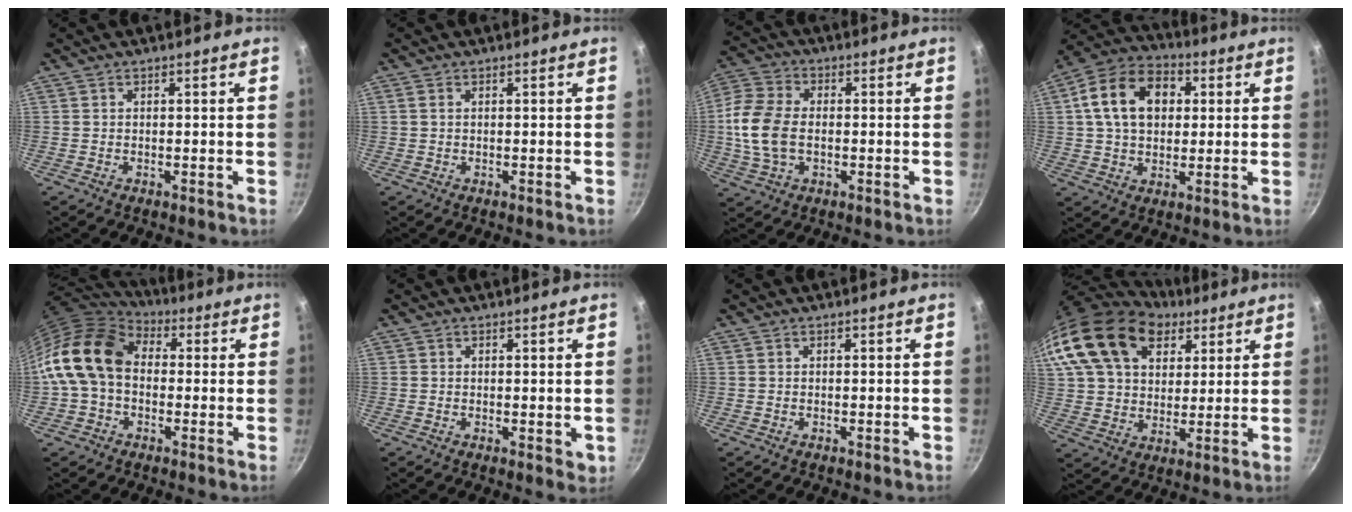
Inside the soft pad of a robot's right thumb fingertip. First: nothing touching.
{"total": 0.7, "force": [0.2, 0.5, 0.5], "torque": [-0.011, 0.002, 0.003]}
{"total": 11.7, "force": [-0.7, 7.7, 8.8], "torque": [-0.176, 0.016, -0.023]}
{"total": 15.1, "force": [3.2, 10.8, 10.0], "torque": [-0.148, 0.020, 0.040]}
{"total": 16.3, "force": [0.7, 11.9, 11.2], "torque": [-0.191, 0.034, -0.005]}
{"total": 1.7, "force": [0.3, 1.1, 1.3], "torque": [-0.015, -0.002, 0.003]}
{"total": 0.0}
{"total": 22.3, "force": [11.3, 15.0, 12.1], "torque": [-0.222, -0.002, 0.206]}